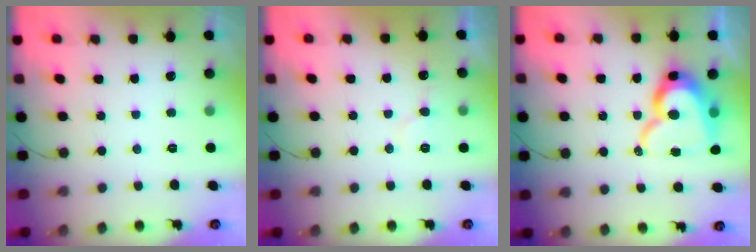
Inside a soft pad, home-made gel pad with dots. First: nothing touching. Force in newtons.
{"total": 5.4, "press": 5.3, "slide": 0.4}
{"total": 16.1, "press": 16.1, "slide": 1.6}